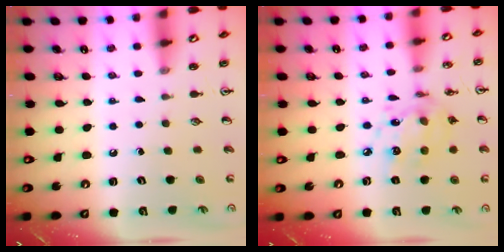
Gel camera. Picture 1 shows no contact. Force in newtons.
{"total": 10.4, "press": 10.4, "slide": 0.6}